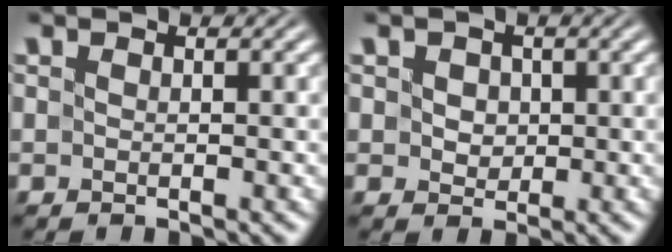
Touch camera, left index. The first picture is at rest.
{"total": 2.1, "force": [0.6, 1.7, 1.1], "torque": [-0.022, 0.012, 0.007]}